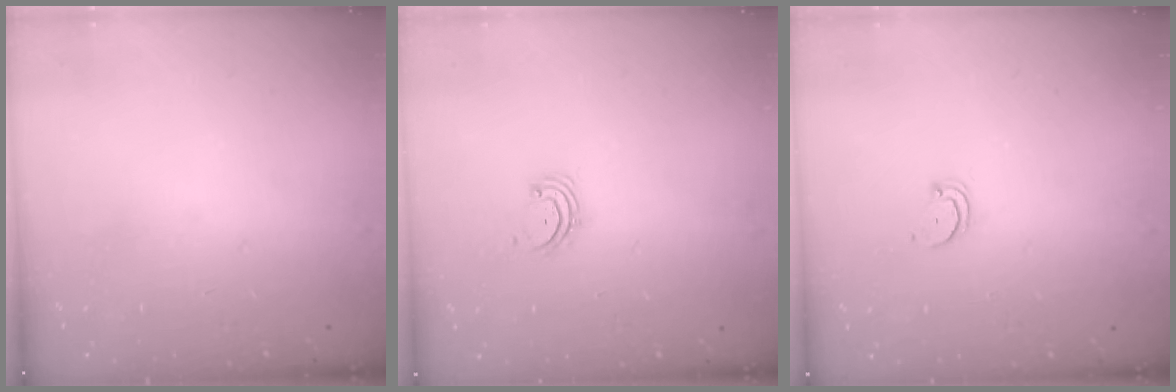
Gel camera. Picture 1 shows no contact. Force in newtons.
{"total": 2.1, "press": 2.1, "slide": 0.3}
{"total": 2.7, "press": 2.7, "slide": 0.2}